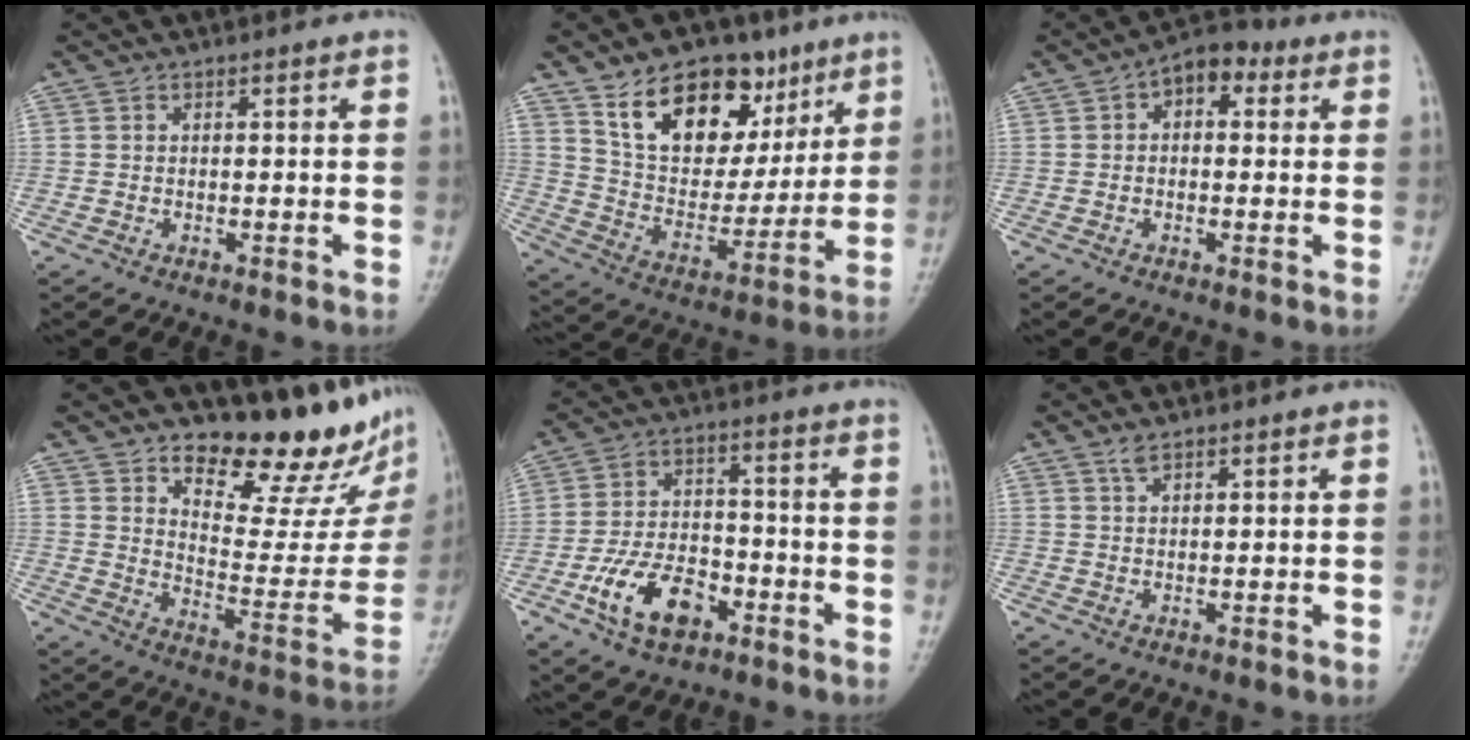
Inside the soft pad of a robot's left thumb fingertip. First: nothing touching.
{"total": 19.8, "force": [11.0, 12.1, 11.2], "torque": [-0.124, -0.045, 0.191]}
{"total": 6.7, "force": [2.0, 4.2, 4.9], "torque": [-0.040, 0.017, 0.017]}
{"total": 18.5, "force": [14.0, 6.6, 10.2], "torque": [-0.083, -0.110, 0.200]}
{"total": 11.9, "force": [-5.6, 6.8, 7.9], "torque": [-0.131, 0.028, -0.101]}
{"total": 1.5, "force": [1.1, 0.4, 0.8], "torque": [-0.014, 0.001, 0.024]}